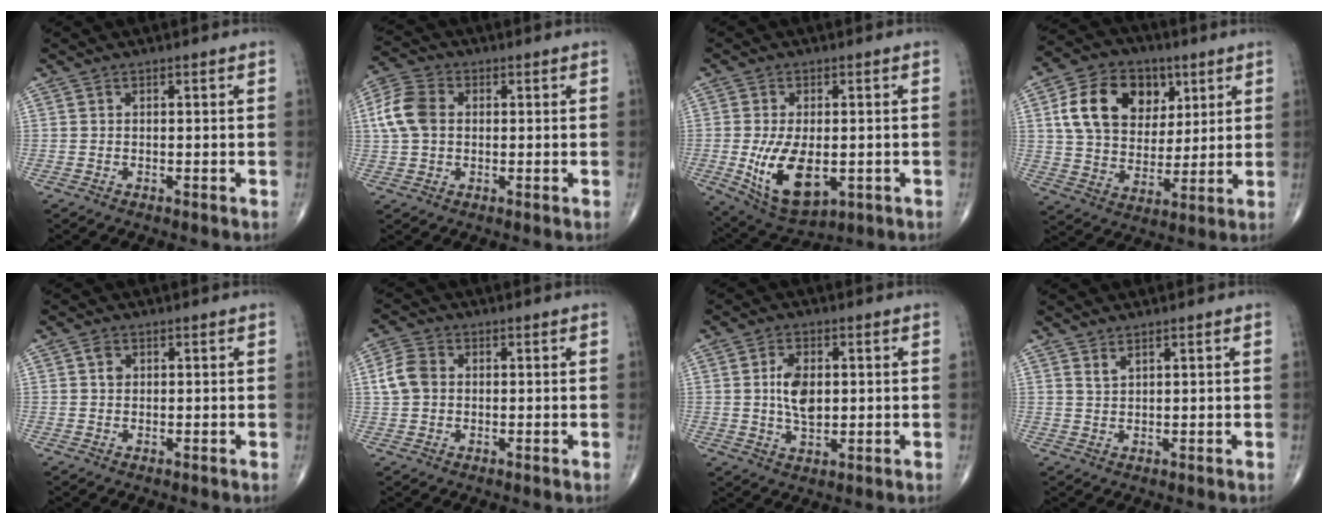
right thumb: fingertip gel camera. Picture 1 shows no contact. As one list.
[{"total": 8.3, "force": [0.9, 6.1, 5.6], "torque": [-0.119, 0.018, 0.013]}, {"total": 12.6, "force": [-2.3, 6.7, 10.4], "torque": [-0.178, -0.014, -0.021]}, {"total": 17.4, "force": [6.0, 12.7, 10.2], "torque": [-0.148, -0.008, 0.106]}, {"total": 2.0, "force": [0.6, 1.5, 1.2], "torque": [-0.017, 0.001, 0.010]}, {"total": 5.5, "force": [0.5, 4.3, 3.4], "torque": [-0.066, 0.012, 0.006]}, {"total": 7.1, "force": [0.9, 4.2, 5.7], "torque": [-0.094, -0.006, 0.016]}, {"total": 1.6, "force": [1.3, 0.4, 0.9], "torque": [-0.016, -0.009, 0.027]}]